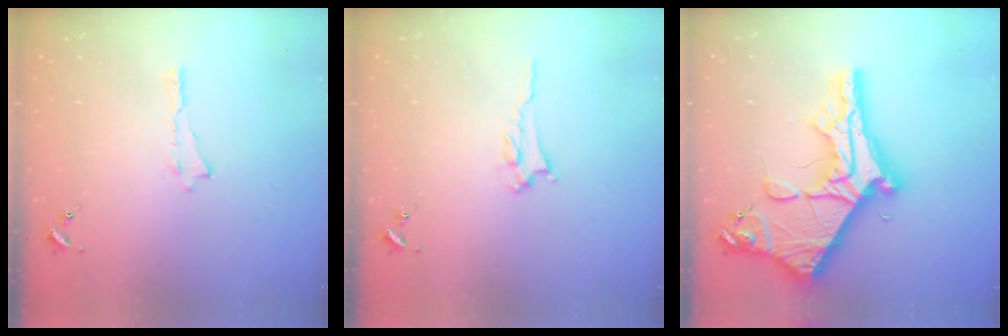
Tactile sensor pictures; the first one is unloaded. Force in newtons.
{"total": 2.2, "press": 2.2, "slide": 0.3}
{"total": 12.9, "press": 12.9, "slide": 1.3}